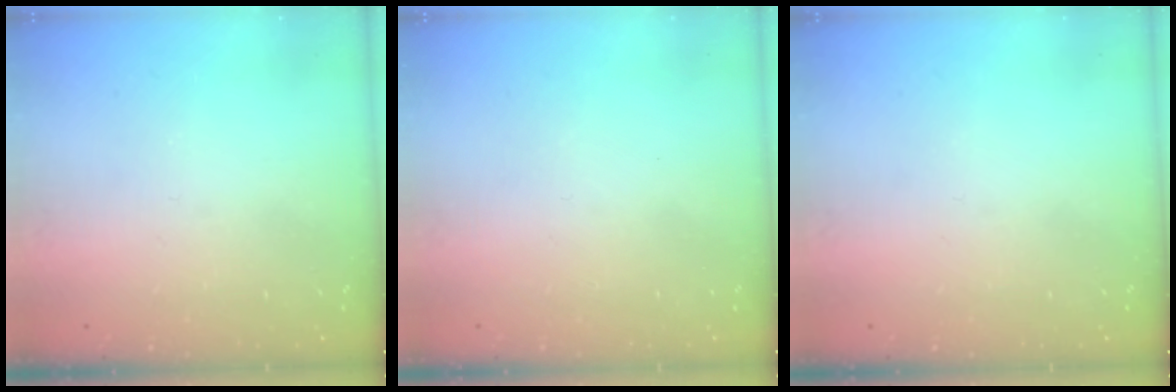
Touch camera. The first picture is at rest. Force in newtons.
{"total": 1.6, "press": 1.6, "slide": 0.1}
{"total": 0.0}